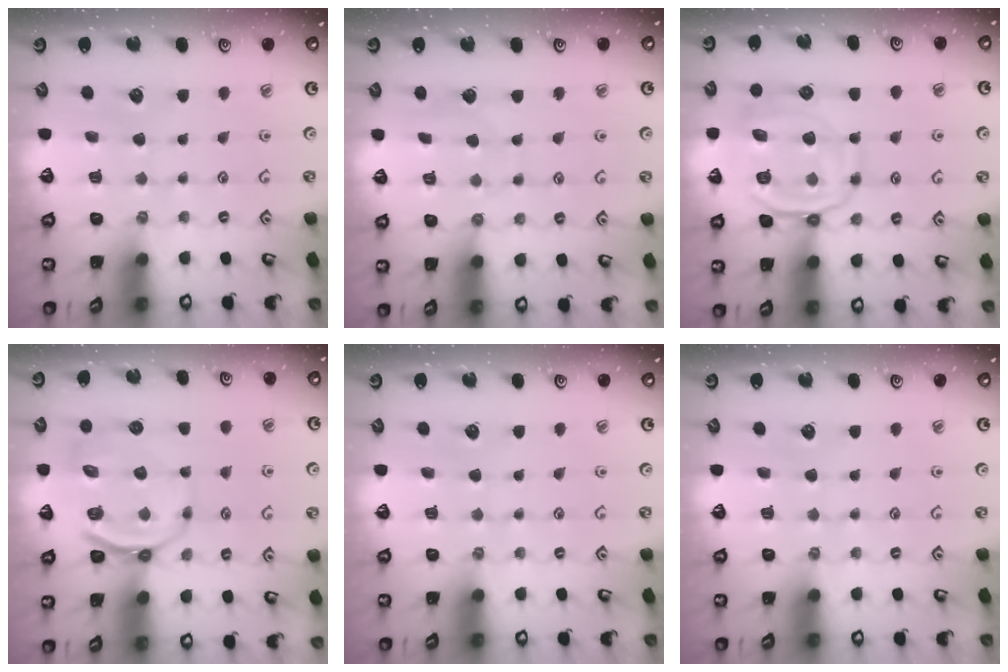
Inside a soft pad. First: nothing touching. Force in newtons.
{"total": 4.1, "press": 4.1, "slide": 0.4}
{"total": 13.8, "press": 13.8, "slide": 1.5}
{"total": 11.3, "press": 10.9, "slide": 3.0}
{"total": 0.0}
{"total": 0.0}